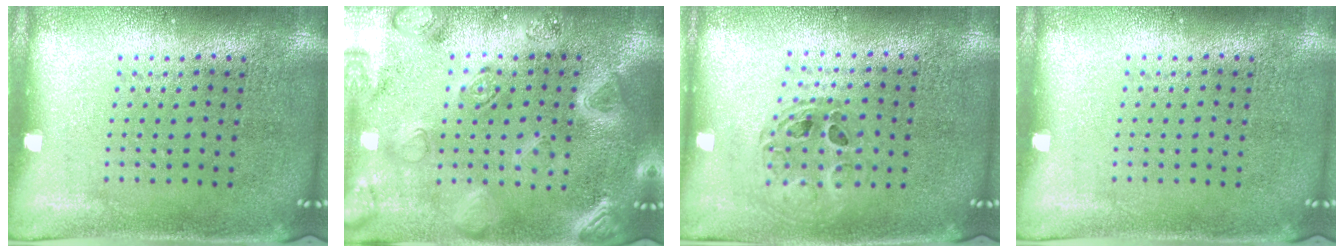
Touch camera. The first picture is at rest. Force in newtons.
{"total": 3.0, "press": 2.8, "slide": 0.8}
{"total": 0.8, "press": 0.8, "slide": 0.1}
{"total": 0.0}